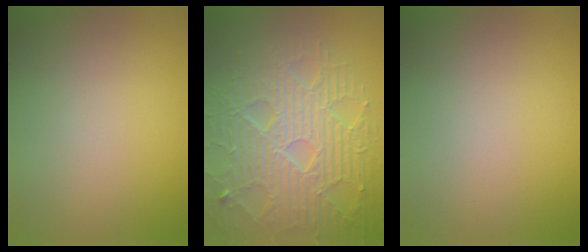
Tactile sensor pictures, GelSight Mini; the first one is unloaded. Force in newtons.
{"total": 8.8, "press": 6.3, "slide": 6.2}
{"total": 0.0}